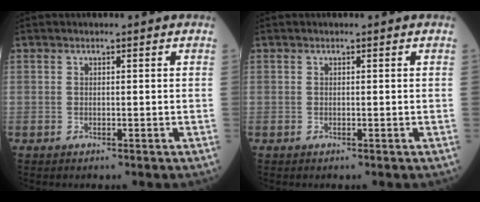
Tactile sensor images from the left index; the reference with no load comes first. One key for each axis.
{"total": 0.0}